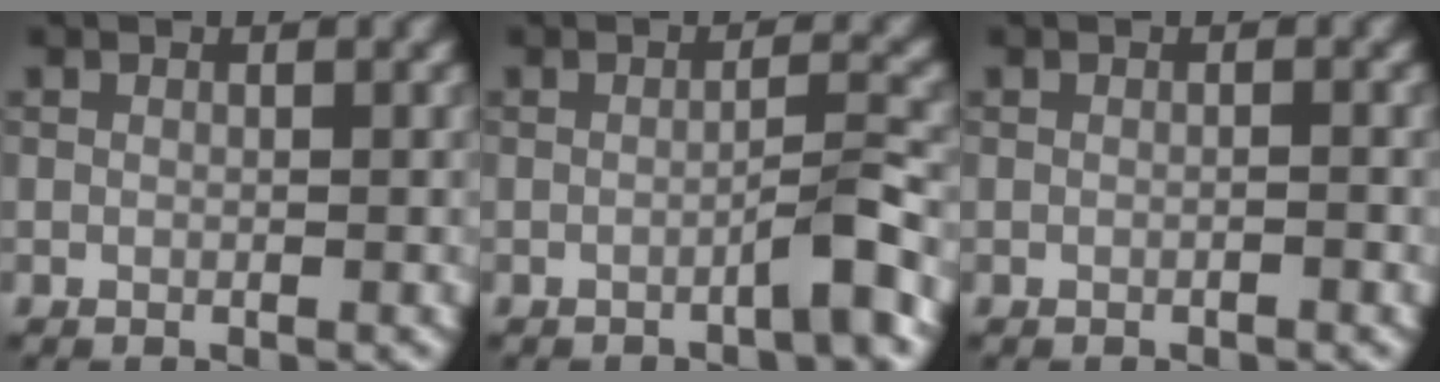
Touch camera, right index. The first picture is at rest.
{"total": 2.6, "force": [-1.4, 0.1, 2.1], "torque": [-0.028, 0.017, -0.030]}
{"total": 0.5, "force": [-0.3, 0.0, 0.4], "torque": [-0.007, 0.003, -0.009]}